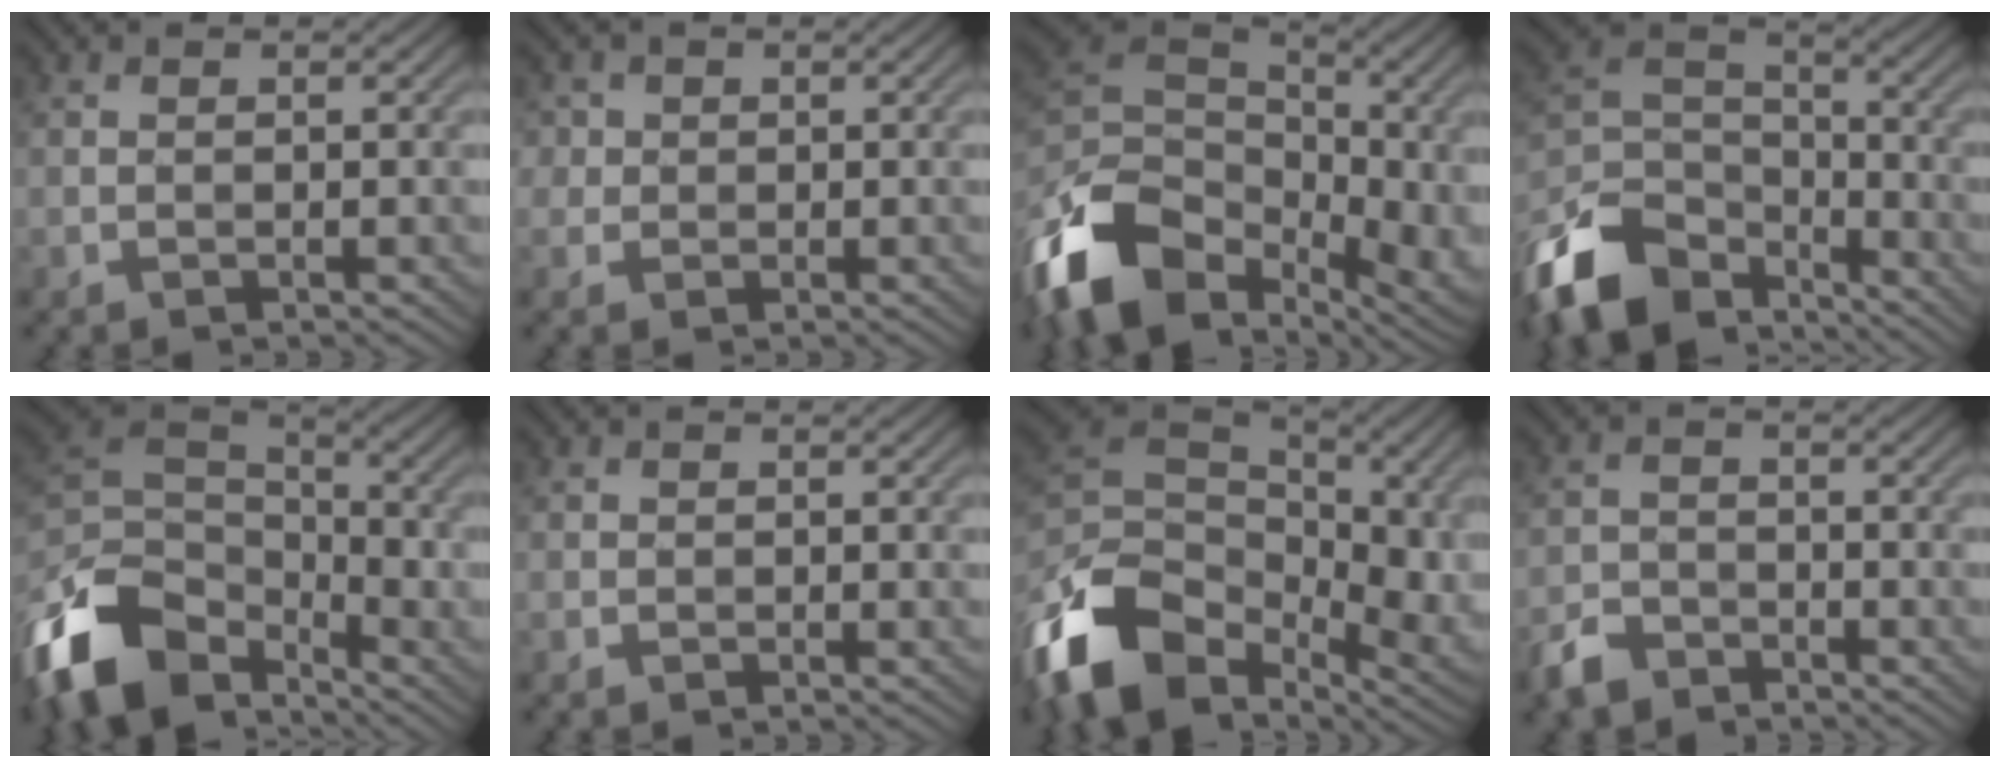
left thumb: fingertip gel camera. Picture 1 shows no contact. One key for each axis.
{"total": 2.9, "fx": 0.9, "fy": 2.7, "fz": 0.7, "tx": -0.029, "ty": 0.005, "tz": 0.016}
{"total": 16.3, "fx": -7.1, "fy": 10.8, "fz": 10.0, "tx": -0.256, "ty": -0.010, "tz": -0.133}
{"total": 13.4, "fx": -9.4, "fy": 7.2, "fz": 6.2, "tx": -0.167, "ty": -0.003, "tz": -0.189}
{"total": 13.6, "fx": -7.3, "fy": 8.7, "fz": 7.6, "tx": -0.199, "ty": -0.001, "tz": -0.149}
{"total": 0.5, "fx": -0.1, "fy": 0.5, "fz": 0.1, "tx": 0.001, "ty": -0.002, "tz": -0.004}
{"total": 15.9, "fx": -5.4, "fy": 11.0, "fz": 10.1, "tx": -0.255, "ty": -0.013, "tz": -0.104}
{"total": 3.5, "fx": -2.9, "fy": 1.7, "fz": 1.0, "tx": -0.024, "ty": 0.000, "tz": -0.067}